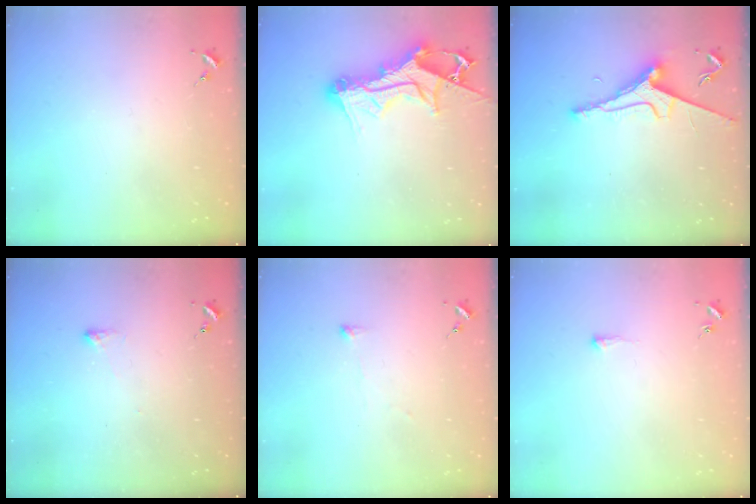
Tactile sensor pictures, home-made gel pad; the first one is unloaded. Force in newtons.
{"total": 14.6, "press": 14.6, "slide": 1.4}
{"total": 7.8, "press": 7.7, "slide": 1.0}
{"total": 2.4, "press": 2.4, "slide": 0.5}
{"total": 2.8, "press": 2.7, "slide": 0.5}
{"total": 2.9, "press": 2.8, "slide": 0.5}